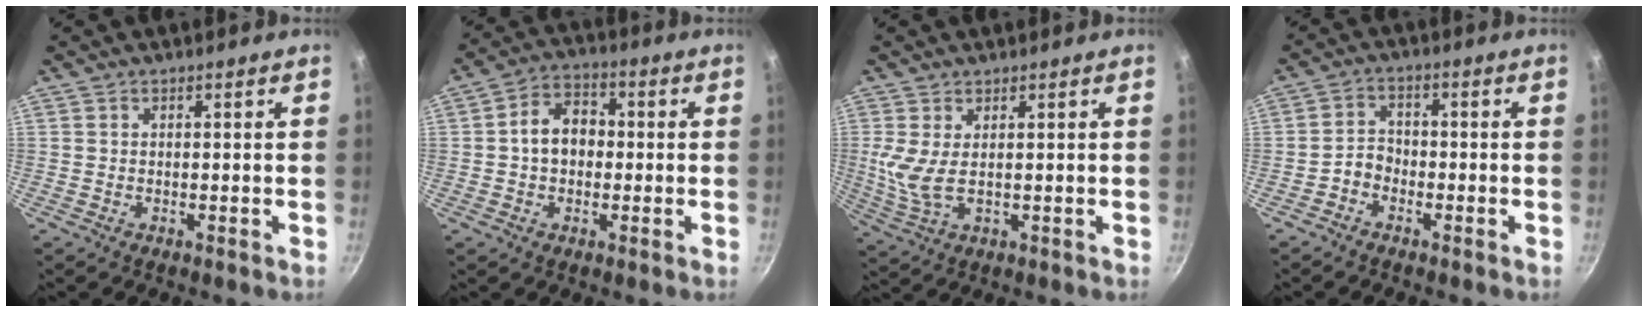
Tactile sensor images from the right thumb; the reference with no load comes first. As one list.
[{"total": 7.9, "force": [-0.2, 6.0, 5.2], "torque": [-0.053, 0.024, -0.013]}, {"total": 5.6, "force": [1.0, 2.3, 5.0], "torque": [-0.111, -0.009, 0.029]}, {"total": 3.1, "force": [-1.9, 2.2, 1.2], "torque": [-0.011, 0.029, -0.041]}]